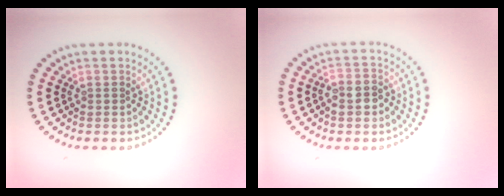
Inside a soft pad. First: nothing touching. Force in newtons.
{"total": 2.2, "press": 2.1, "slide": 0.8}